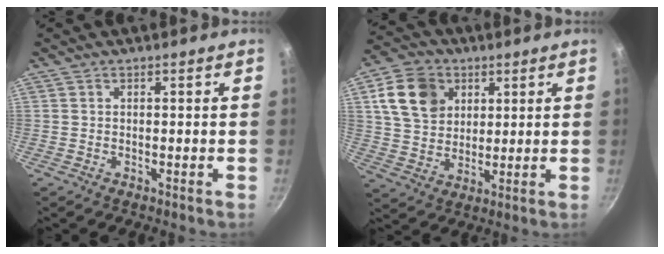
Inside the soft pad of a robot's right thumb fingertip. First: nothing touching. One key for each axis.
{"total": 12.6, "fx": 4.4, "fy": 9.8, "fz": 6.6, "tx": -0.097, "ty": -0.003, "tz": 0.080}